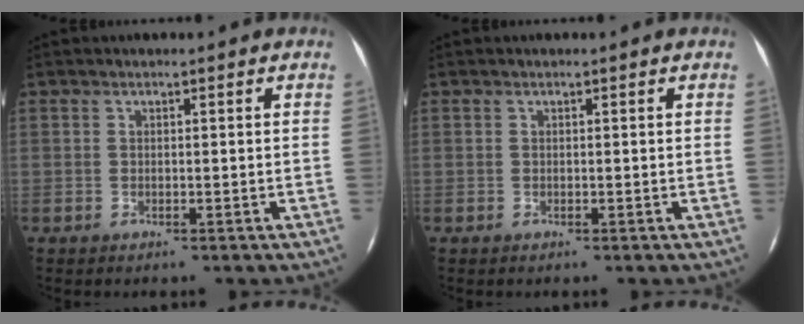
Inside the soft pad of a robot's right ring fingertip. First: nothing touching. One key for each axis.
{"total": 0.0}